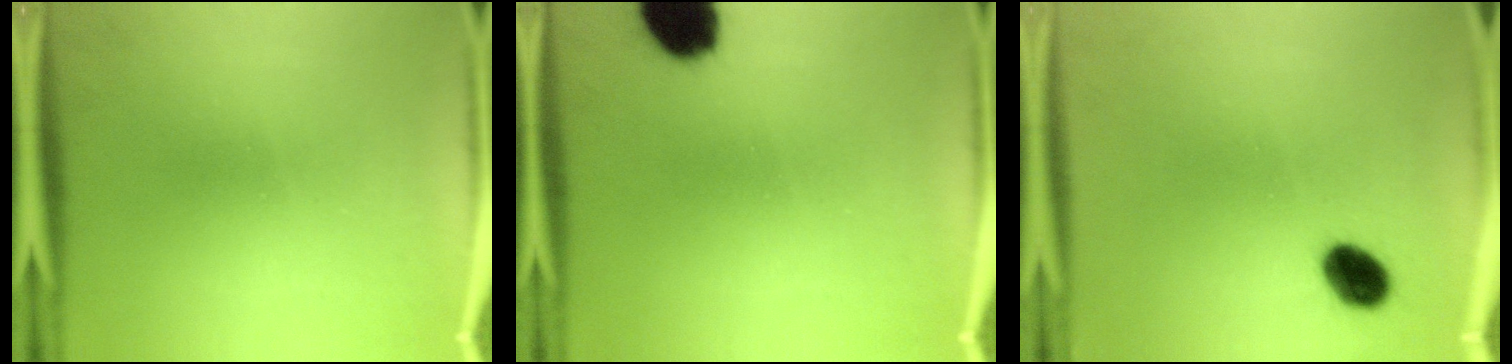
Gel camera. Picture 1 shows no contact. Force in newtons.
{"total": 10.6}
{"total": 6.3}